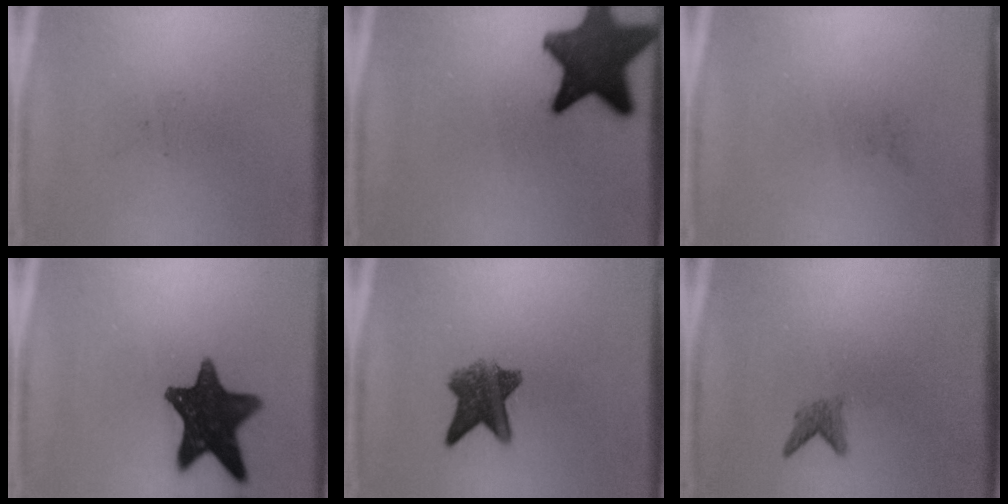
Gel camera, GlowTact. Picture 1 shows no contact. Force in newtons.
{"total": 13.7}
{"total": 0.0}
{"total": 14.1}
{"total": 7.0}
{"total": 1.7}